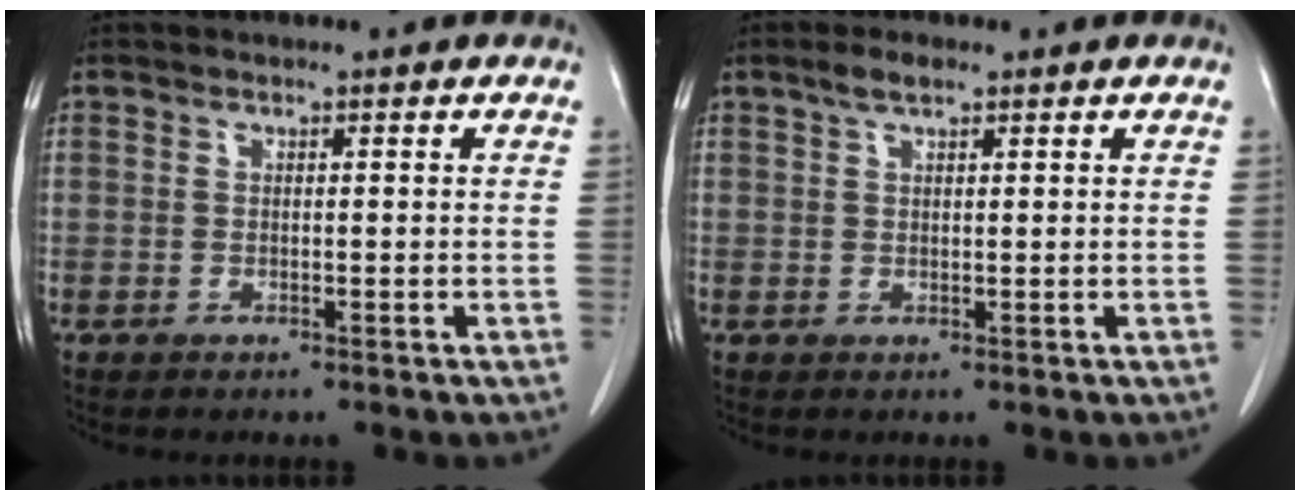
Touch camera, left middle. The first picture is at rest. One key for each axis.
{"total": 2.4, "fx": 1.6, "fy": 0.7, "fz": 1.6, "tx": -0.036, "ty": 0.008, "tz": 0.032}